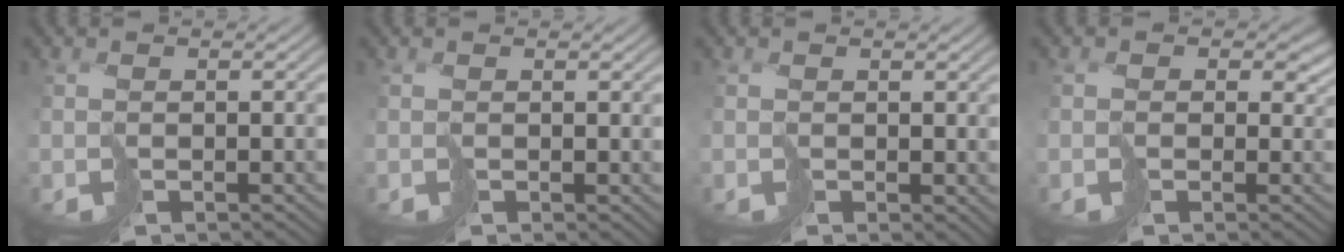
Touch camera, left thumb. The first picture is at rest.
{"total": 0.5, "force": [0.4, 0.0, -0.3], "torque": [0.003, 0.000, 0.007]}
{"total": 0.8, "force": [0.7, 0.4, 0.2], "torque": [-0.006, -0.003, 0.014]}
{"total": 2.5, "force": [0.6, 2.3, 0.9], "torque": [-0.018, -0.003, 0.009]}